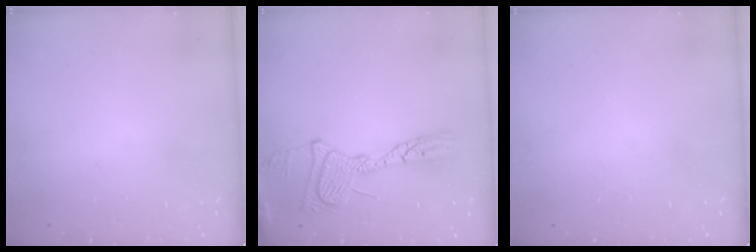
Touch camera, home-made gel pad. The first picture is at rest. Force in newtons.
{"total": 19.3, "press": 19.2, "slide": 1.8}
{"total": 0.0}